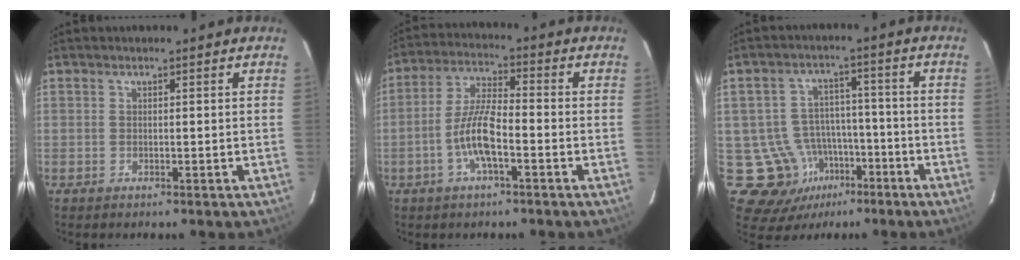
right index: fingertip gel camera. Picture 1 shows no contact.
{"total": 8.1, "force": [-2.7, 1.7, 7.4], "torque": [-0.153, 0.010, -0.054]}
{"total": 12.0, "force": [-4.7, 10.7, 2.6], "torque": [-0.053, 0.046, -0.058]}